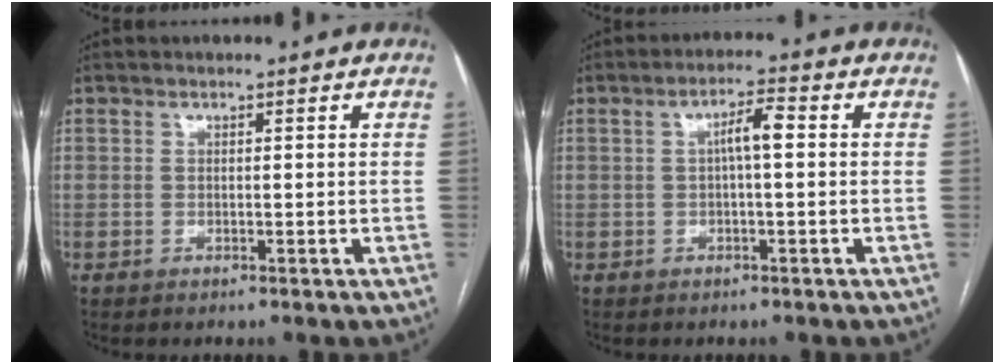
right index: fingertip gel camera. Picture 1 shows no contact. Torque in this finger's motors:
{"motor_torque": [0.37, 0.00, 0.22, 0.06]}